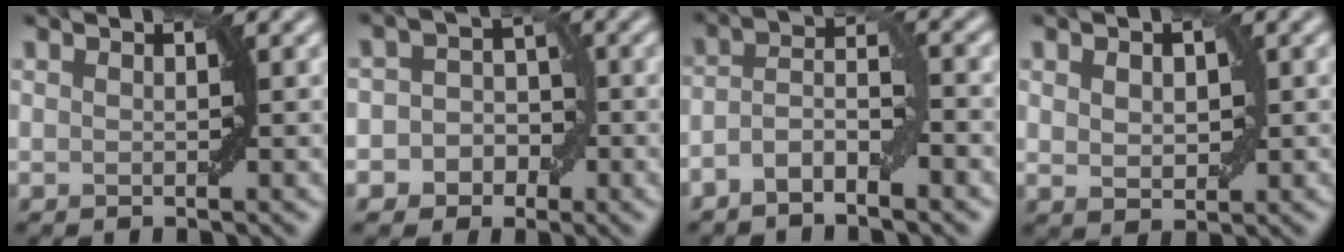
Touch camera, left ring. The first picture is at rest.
{"total": 4.4, "force": [-1.4, 3.9, 1.5], "torque": [0.011, 0.021, -0.037]}
{"total": 3.9, "force": [-2.2, 1.4, 2.9], "torque": [-0.054, 0.012, -0.045]}
{"total": 2.2, "force": [0.5, 1.5, 1.6], "torque": [-0.026, 0.000, 0.013]}